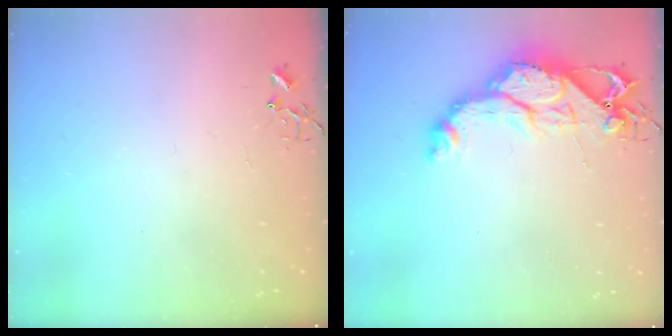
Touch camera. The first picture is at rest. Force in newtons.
{"total": 14.0, "press": 13.9, "slide": 1.3}